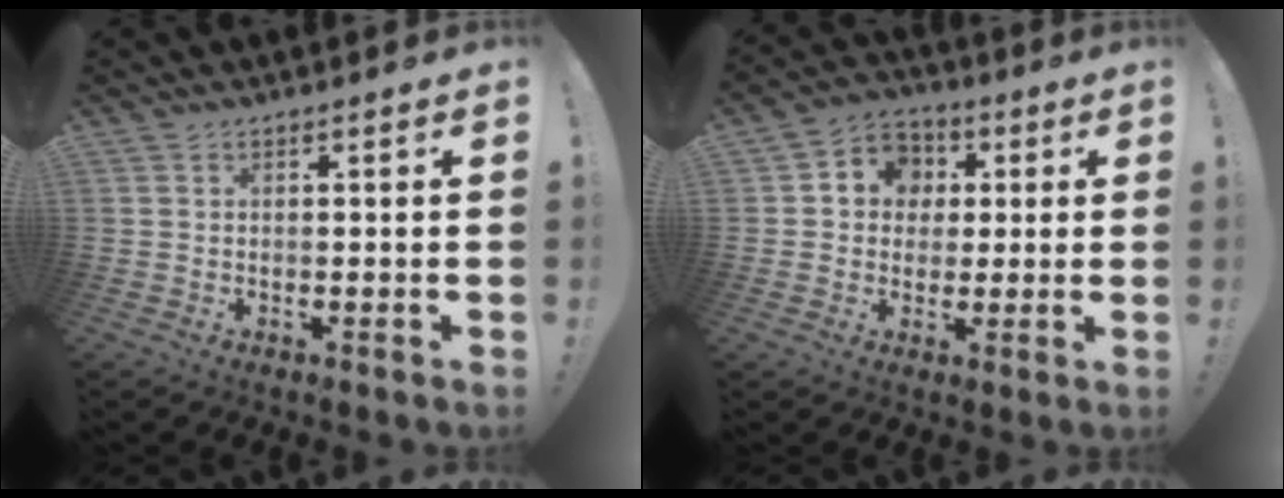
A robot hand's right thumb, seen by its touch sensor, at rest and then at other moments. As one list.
[{"total": 7.9, "force": [0.4, 7.5, 2.6], "torque": [-0.030, 0.002, 0.015]}]